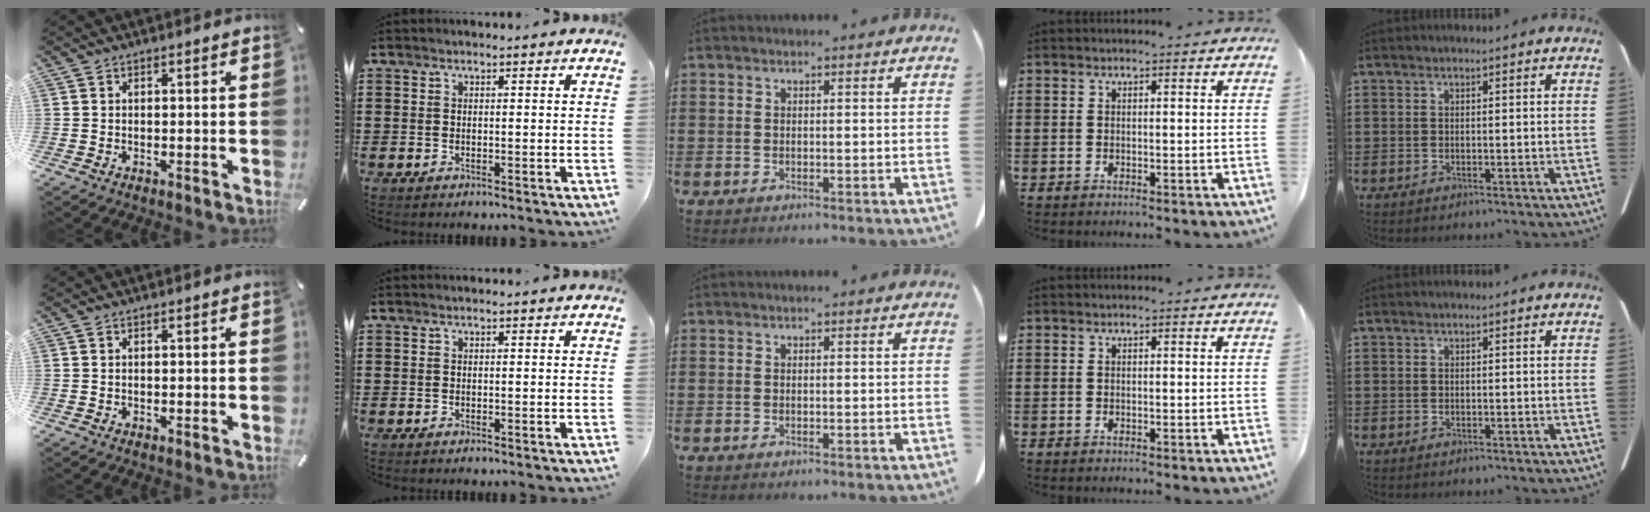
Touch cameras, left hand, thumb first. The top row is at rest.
{}